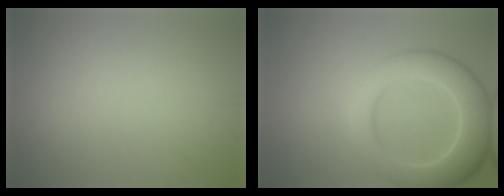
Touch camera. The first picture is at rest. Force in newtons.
{"total": 7.8, "press": 7.8, "slide": 0.4}